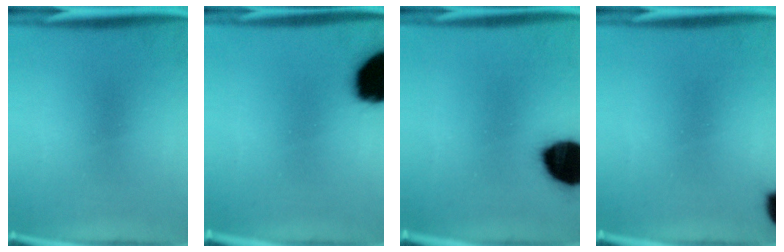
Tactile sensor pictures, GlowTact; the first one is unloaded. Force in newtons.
{"total": 19.1}
{"total": 18.2}
{"total": 5.8}